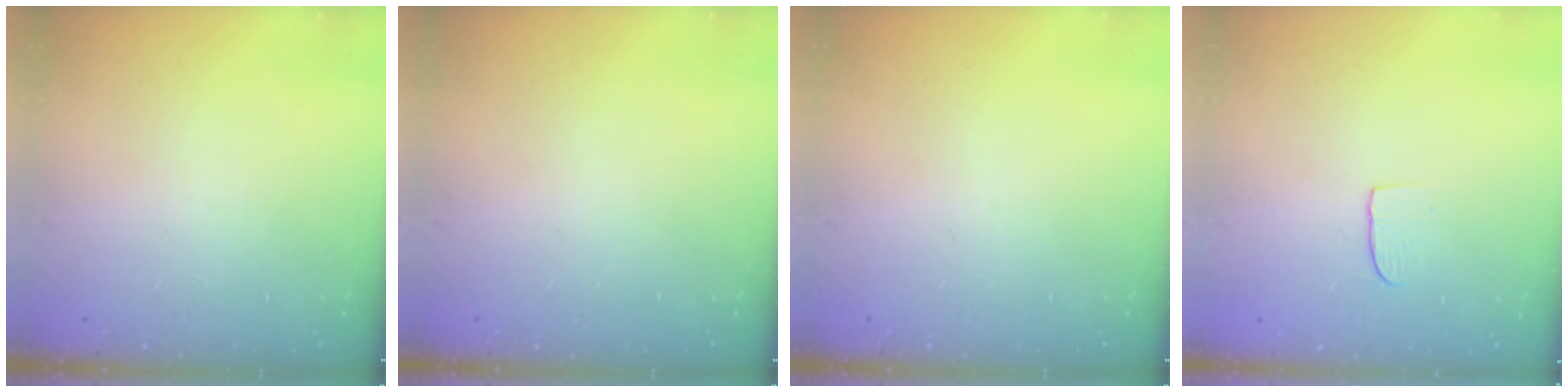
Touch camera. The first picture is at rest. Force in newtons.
{"total": 0.0}
{"total": 0.0}
{"total": 4.7, "press": 4.7, "slide": 0.4}